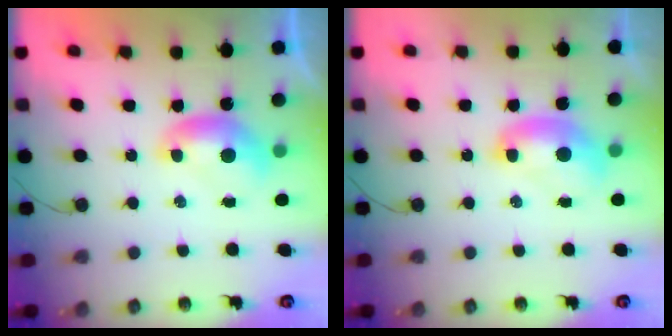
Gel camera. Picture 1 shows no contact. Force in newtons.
{"total": 2.2, "press": 2.2, "slide": 0.1}